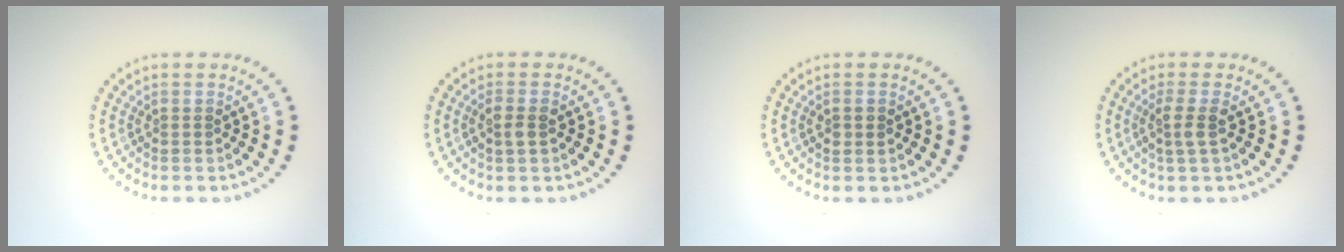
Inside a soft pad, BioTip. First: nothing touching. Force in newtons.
{"total": 1.6, "press": 1.6, "slide": 0.4}
{"total": 1.0, "press": 1.0, "slide": 0.2}
{"total": 1.8, "press": 1.4, "slide": 1.1}